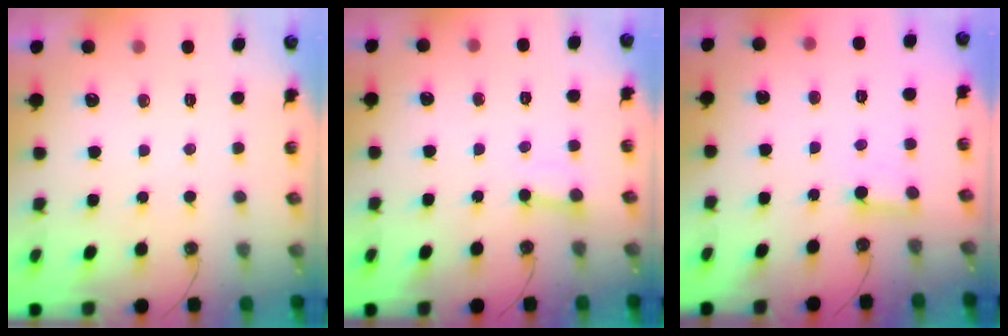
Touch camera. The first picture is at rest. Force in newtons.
{"total": 2.5, "press": 2.4, "slide": 0.4}
{"total": 2.5, "press": 2.5, "slide": 0.2}